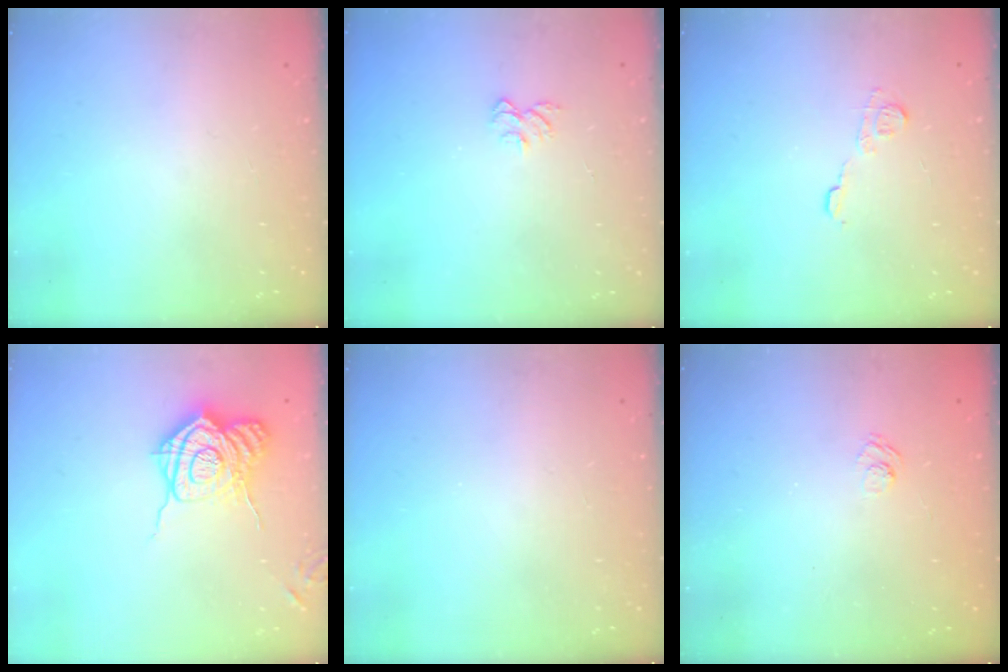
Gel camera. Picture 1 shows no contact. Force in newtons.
{"total": 5.4, "press": 5.4, "slide": 0.5}
{"total": 7.3, "press": 7.3, "slide": 0.5}
{"total": 16.7, "press": 16.7, "slide": 0.6}
{"total": 0.0}
{"total": 2.4, "press": 2.0, "slide": 1.3}